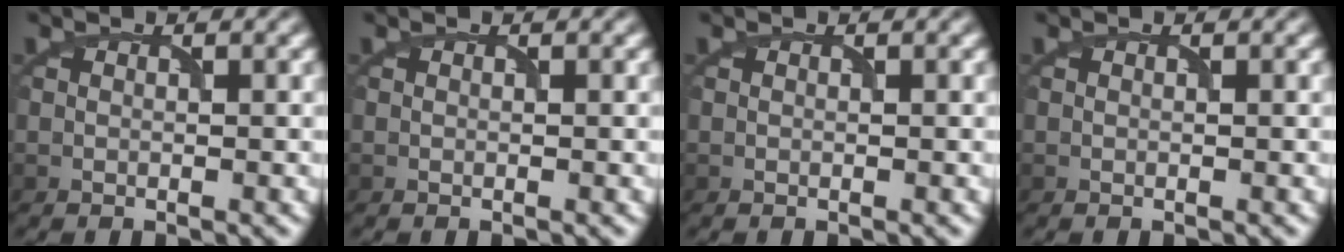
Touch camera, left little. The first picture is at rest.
{"total": 0.0}
{"total": 0.0}
{"total": 0.0}